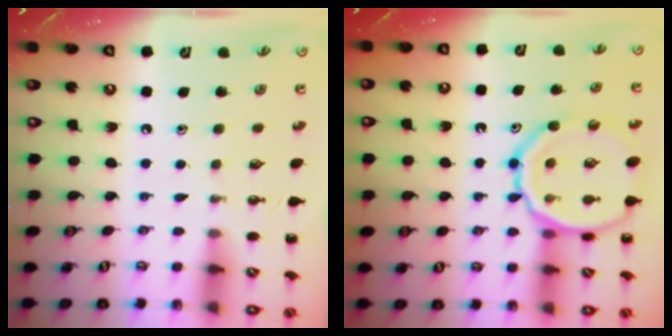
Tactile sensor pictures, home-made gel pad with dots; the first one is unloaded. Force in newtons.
{"total": 17.4, "press": 17.2, "slide": 2.7}